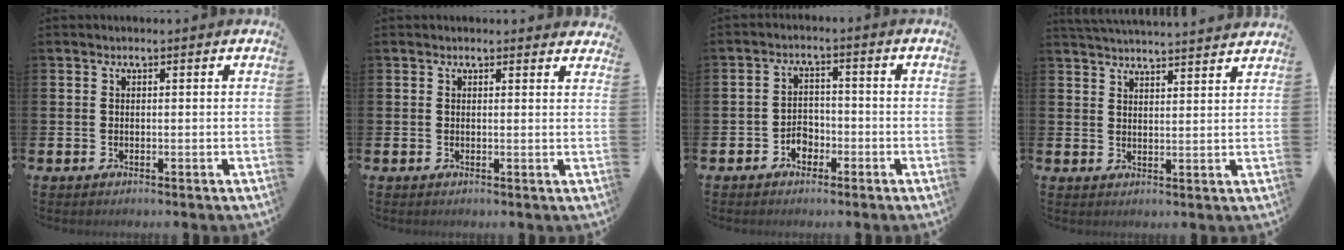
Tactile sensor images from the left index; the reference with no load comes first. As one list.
[{"total": 1.0, "force": [1.0, 0.1, 0.0], "torque": [0.009, -0.005, 0.017]}, {"total": 2.8, "force": [-1.8, 2.0, 0.9], "torque": [-0.023, 0.005, -0.039]}, {"total": 4.1, "force": [4.1, -0.5, 0.0], "torque": [-0.009, -0.027, 0.073]}]